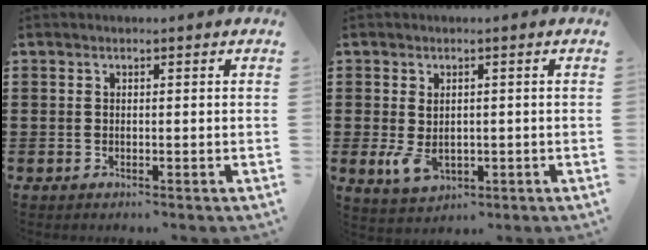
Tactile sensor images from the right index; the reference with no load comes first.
{"total": 3.9, "force": [-0.4, 2.4, 3.0], "torque": [-0.082, -0.006, -0.011]}